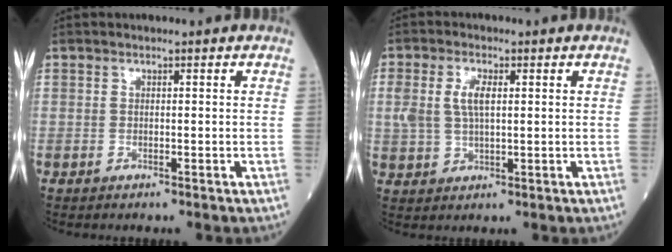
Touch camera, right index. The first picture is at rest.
{"total": 5.2, "force": [1.1, 2.3, 4.5], "torque": [-0.105, 0.011, 0.028]}